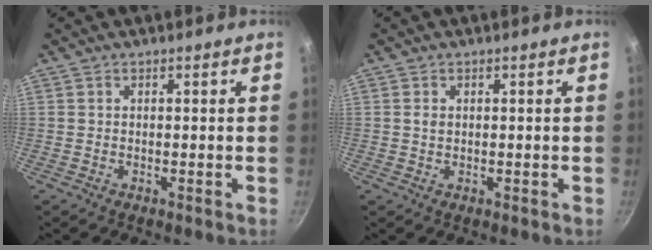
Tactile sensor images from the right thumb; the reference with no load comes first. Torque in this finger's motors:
{"motor_torque": [-0.33, 0.47, -0.18, -0.01, -0.02]}